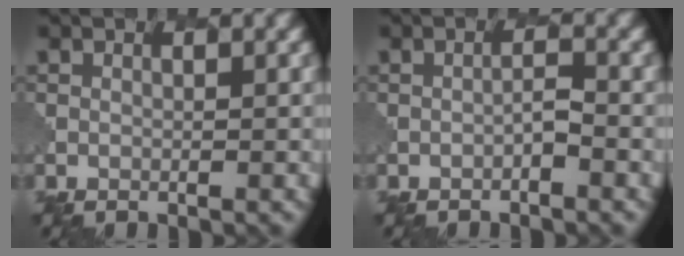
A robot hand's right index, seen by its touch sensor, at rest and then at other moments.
{"total": 0.8, "force": [-0.4, 0.1, 0.6], "torque": [-0.010, 0.005, -0.006]}